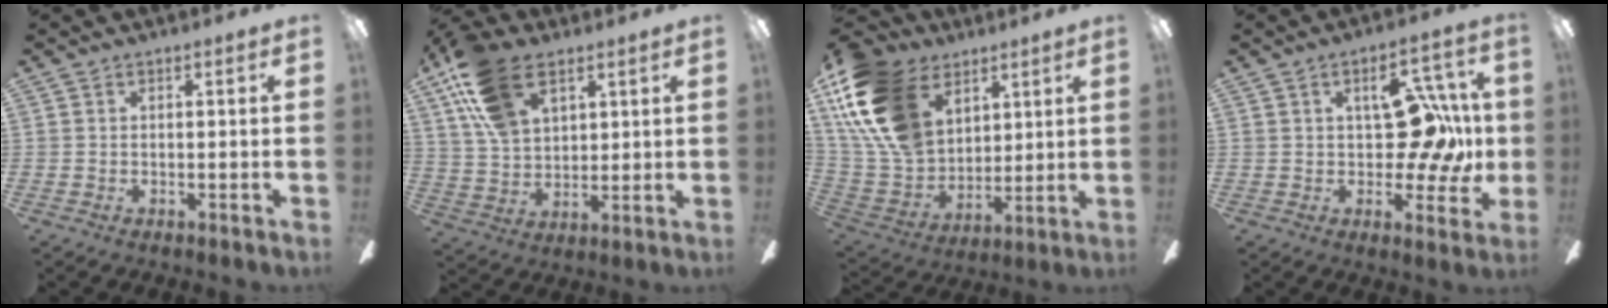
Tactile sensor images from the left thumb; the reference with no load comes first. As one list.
[{"total": 17.5, "force": [9.5, 10.4, 10.5], "torque": [-0.212, -0.020, 0.177]}, {"total": 22.2, "force": [9.9, 15.0, 12.9], "torque": [-0.303, -0.031, 0.187]}, {"total": 15.9, "force": [2.5, 9.2, 12.7], "torque": [-0.167, 0.007, 0.044]}]